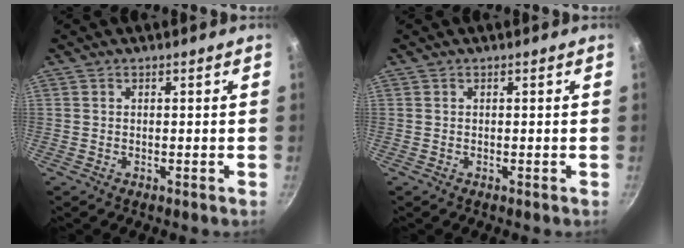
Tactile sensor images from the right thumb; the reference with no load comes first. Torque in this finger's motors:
{"motor_torque": [0.00, 0.00, 0.13, 0.11, 0.02]}